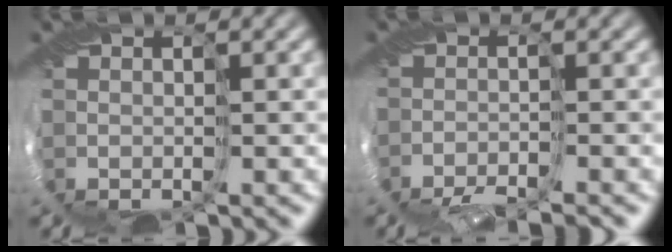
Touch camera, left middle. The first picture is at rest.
{"total": 4.2, "force": [-4.0, 0.2, 1.3], "torque": [-0.012, -0.005, -0.080]}